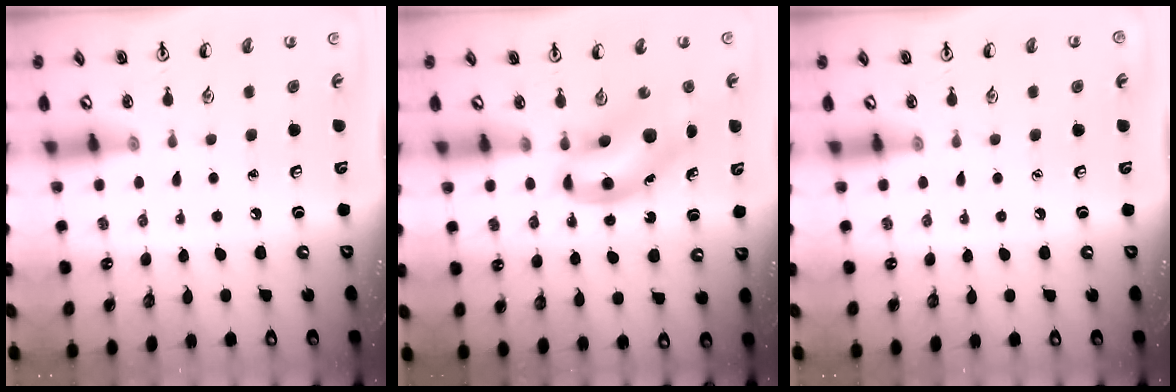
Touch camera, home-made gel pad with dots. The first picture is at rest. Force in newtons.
{"total": 8.6, "press": 8.3, "slide": 2.2}
{"total": 0.0}